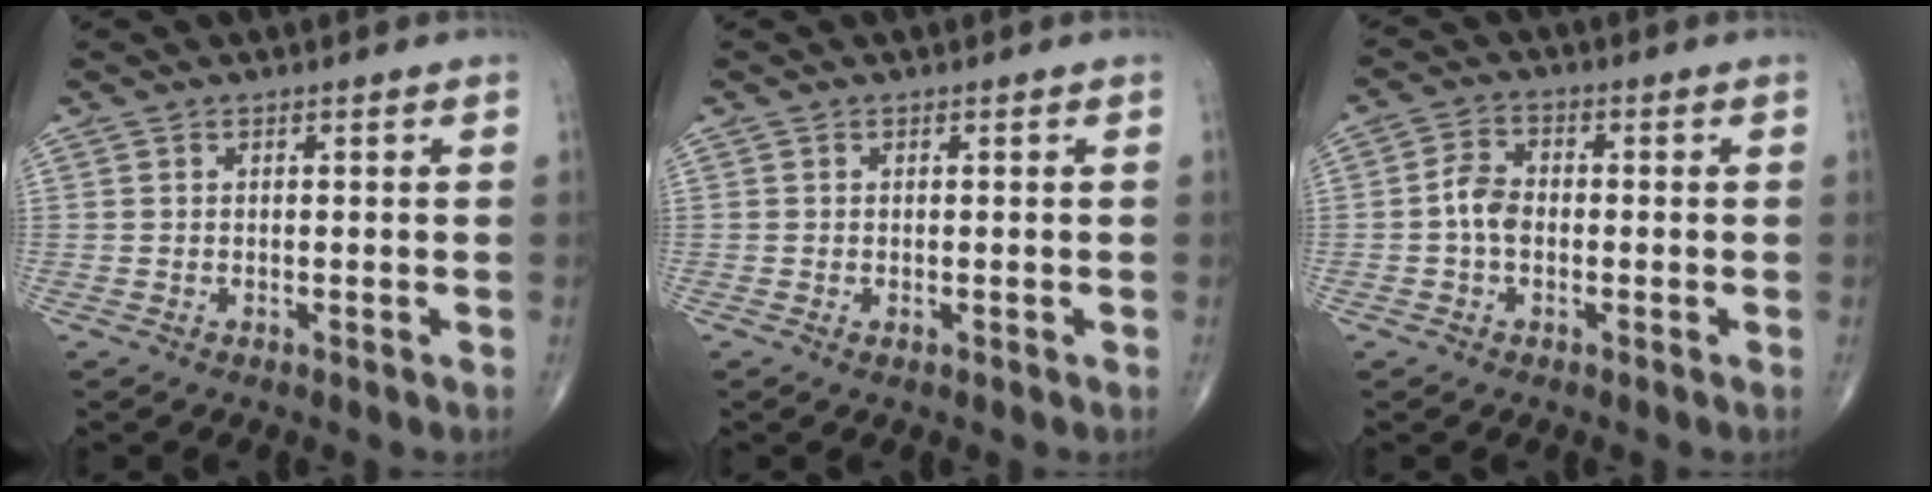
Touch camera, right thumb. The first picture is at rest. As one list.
[{"total": 0.5, "force": [-0.1, 0.3, 0.4], "torque": [-0.006, -0.002, -0.003]}, {"total": 4.6, "force": [-0.7, 3.2, 3.2], "torque": [-0.057, 0.016, -0.022]}]